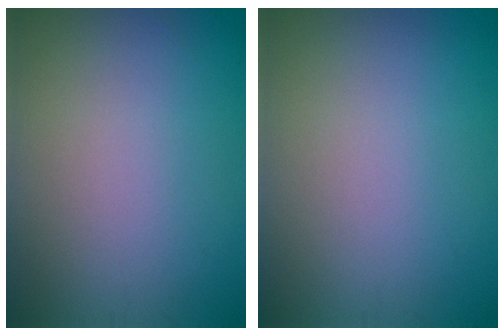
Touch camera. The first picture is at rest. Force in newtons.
{"total": 0.0}